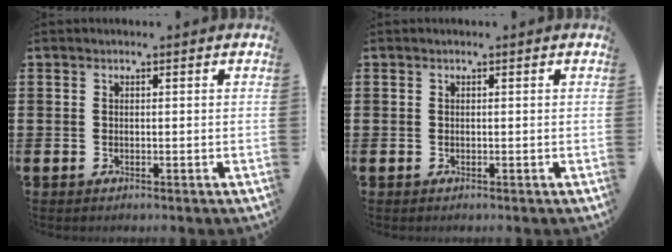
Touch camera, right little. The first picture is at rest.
{"total": 0.0}